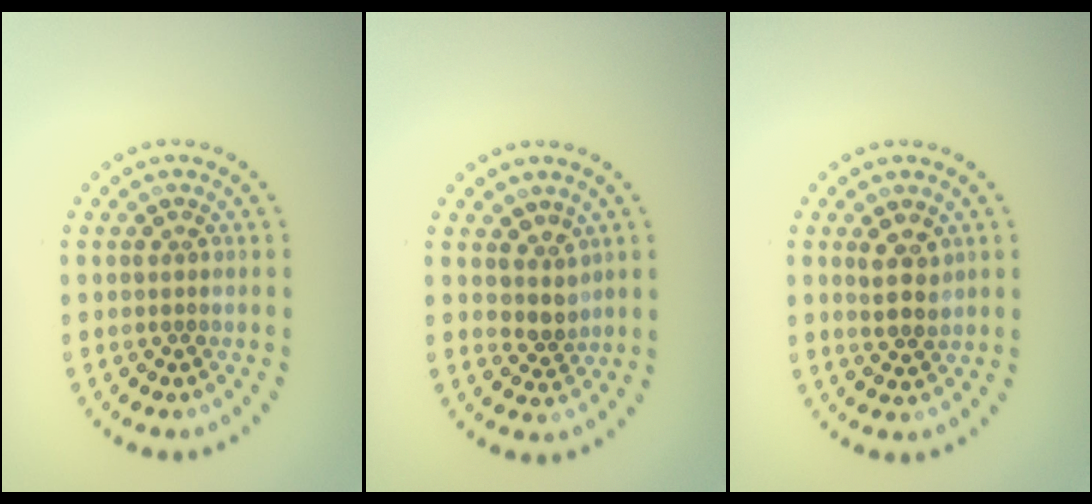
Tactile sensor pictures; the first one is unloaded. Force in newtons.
{"total": 2.2, "press": 1.6, "slide": 1.5}
{"total": 2.4, "press": 2.3, "slide": 0.8}